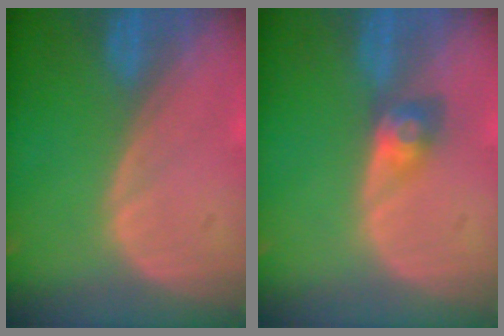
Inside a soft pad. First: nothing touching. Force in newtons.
{"total": 3.0, "press": 2.6, "slide": 1.5}